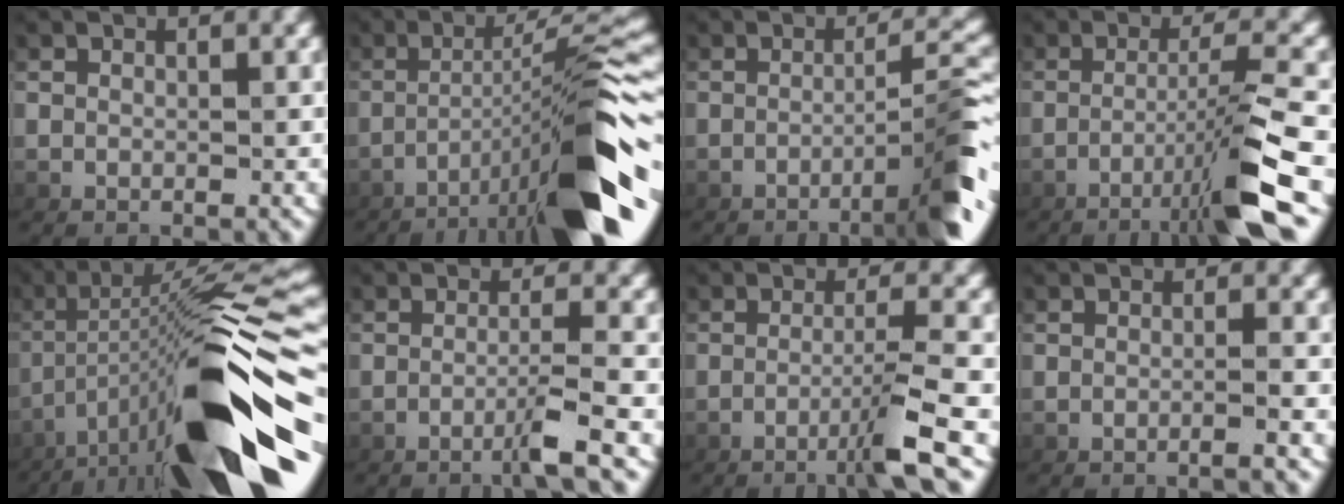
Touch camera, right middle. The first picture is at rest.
{"total": 11.1, "force": [-4.3, 1.0, 10.2], "torque": [-0.142, 0.014, -0.058]}
{"total": 6.2, "force": [-2.6, 0.4, 5.6], "torque": [-0.073, 0.015, -0.042]}
{"total": 5.9, "force": [-2.0, -0.2, 5.5], "torque": [-0.089, 0.005, -0.028]}
{"total": 15.5, "force": [-3.8, 4.9, 14.2], "torque": [-0.246, -0.005, -0.035]}
{"total": 2.8, "force": [-1.3, -0.4, 2.5], "torque": [-0.041, 0.006, -0.024]}
{"total": 3.8, "force": [-1.5, -0.4, 3.5], "torque": [-0.056, 0.006, -0.024]}
{"total": 1.4, "force": [-0.9, -0.4, 1.0], "torque": [-0.017, 0.004, -0.017]}